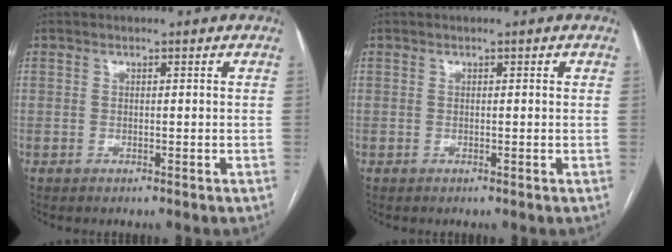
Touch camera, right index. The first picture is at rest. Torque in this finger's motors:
{"motor_torque": [-0.08, 0.21, -0.02, 0.00]}